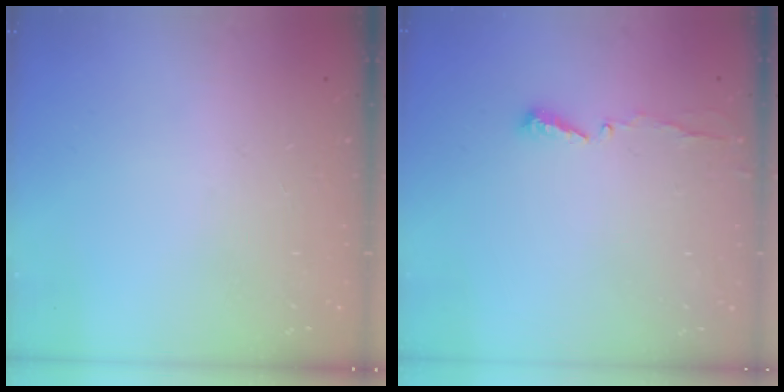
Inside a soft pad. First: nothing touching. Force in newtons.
{"total": 4.8, "press": 4.8, "slide": 0.3}